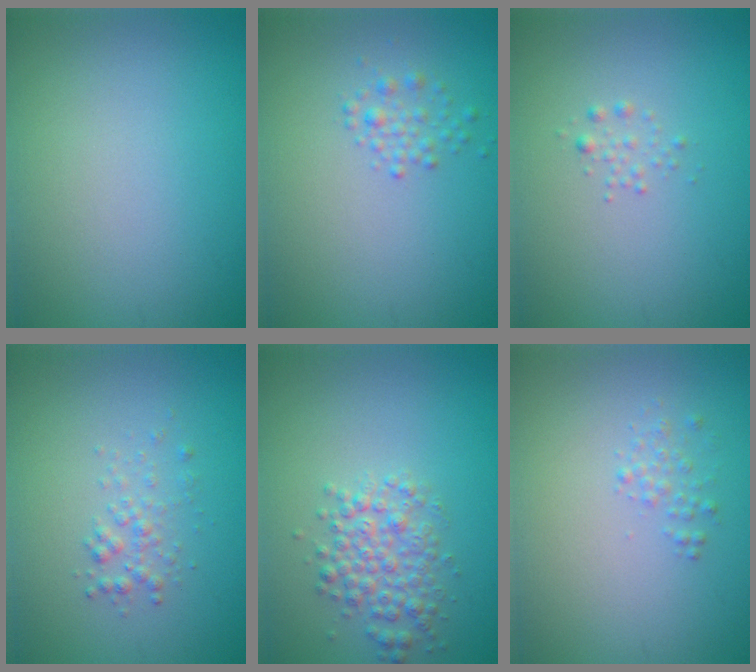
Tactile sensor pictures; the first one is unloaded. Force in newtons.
{"total": 1.4, "press": 1.4, "slide": 0.1}
{"total": 0.8, "press": 0.8, "slide": 0.0}
{"total": 1.4, "press": 1.4, "slide": 0.1}
{"total": 3.1, "press": 3.1, "slide": 0.1}
{"total": 0.9, "press": 0.9, "slide": 0.0}